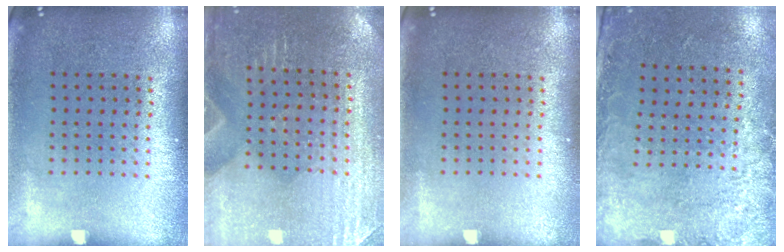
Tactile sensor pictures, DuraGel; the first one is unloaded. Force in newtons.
{"total": 3.0, "press": 2.9, "slide": 0.2}
{"total": 0.0}
{"total": 2.8, "press": 1.9, "slide": 2.1}